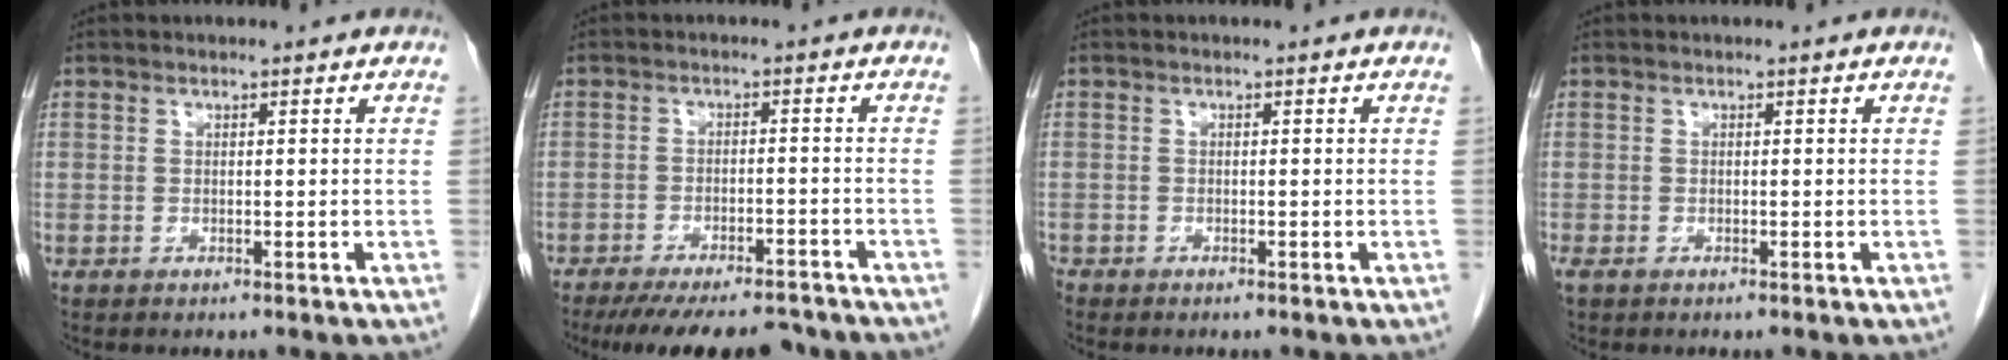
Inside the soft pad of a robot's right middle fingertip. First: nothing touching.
{"total": 14.1, "force": [-12.3, 3.4, 5.9], "torque": [-0.105, -0.012, -0.170]}
{"total": 0.6, "force": [-0.6, 0.2, 0.1], "torque": [-0.004, 0.000, -0.011]}
{"total": 0.8, "force": [-0.5, 0.4, 0.5], "torque": [-0.013, -0.002, -0.009]}